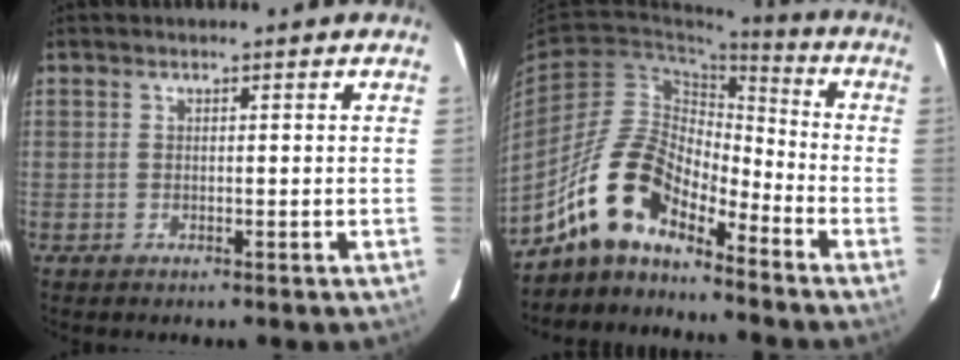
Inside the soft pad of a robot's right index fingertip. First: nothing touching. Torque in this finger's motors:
{"motor_torque": [1.12, -1.02, 0.98, 0.12]}